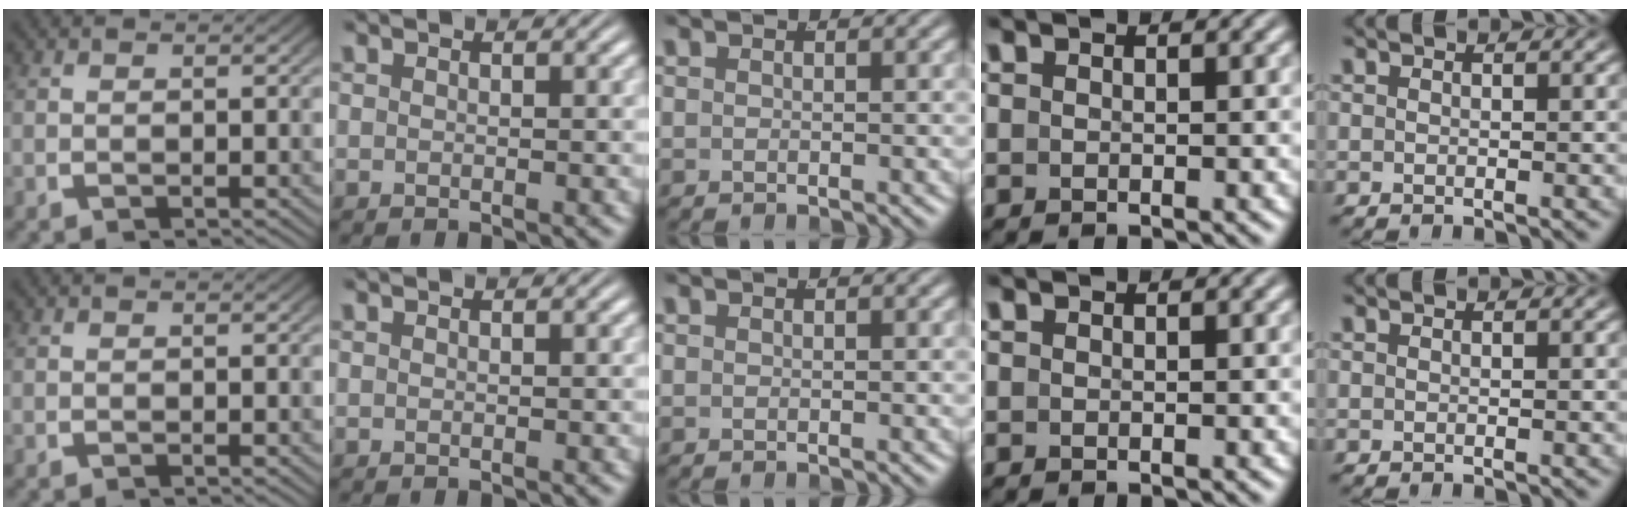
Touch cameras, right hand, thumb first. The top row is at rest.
{}